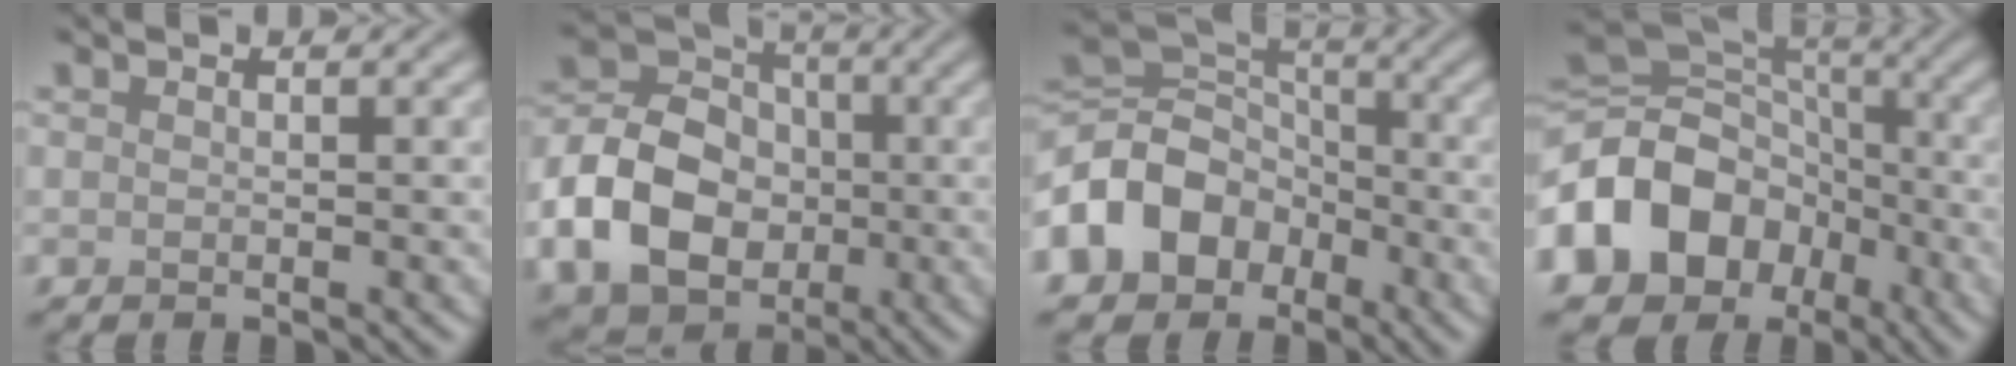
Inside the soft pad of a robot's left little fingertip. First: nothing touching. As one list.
[{"total": 9.1, "force": [-2.3, 6.9, 5.4], "torque": [-0.103, 0.003, -0.053]}, {"total": 8.2, "force": [-3.5, 6.4, 3.9], "torque": [-0.075, 0.005, -0.082]}, {"total": 13.7, "force": [-5.5, 10.9, 6.2], "torque": [-0.145, -0.004, -0.113]}]